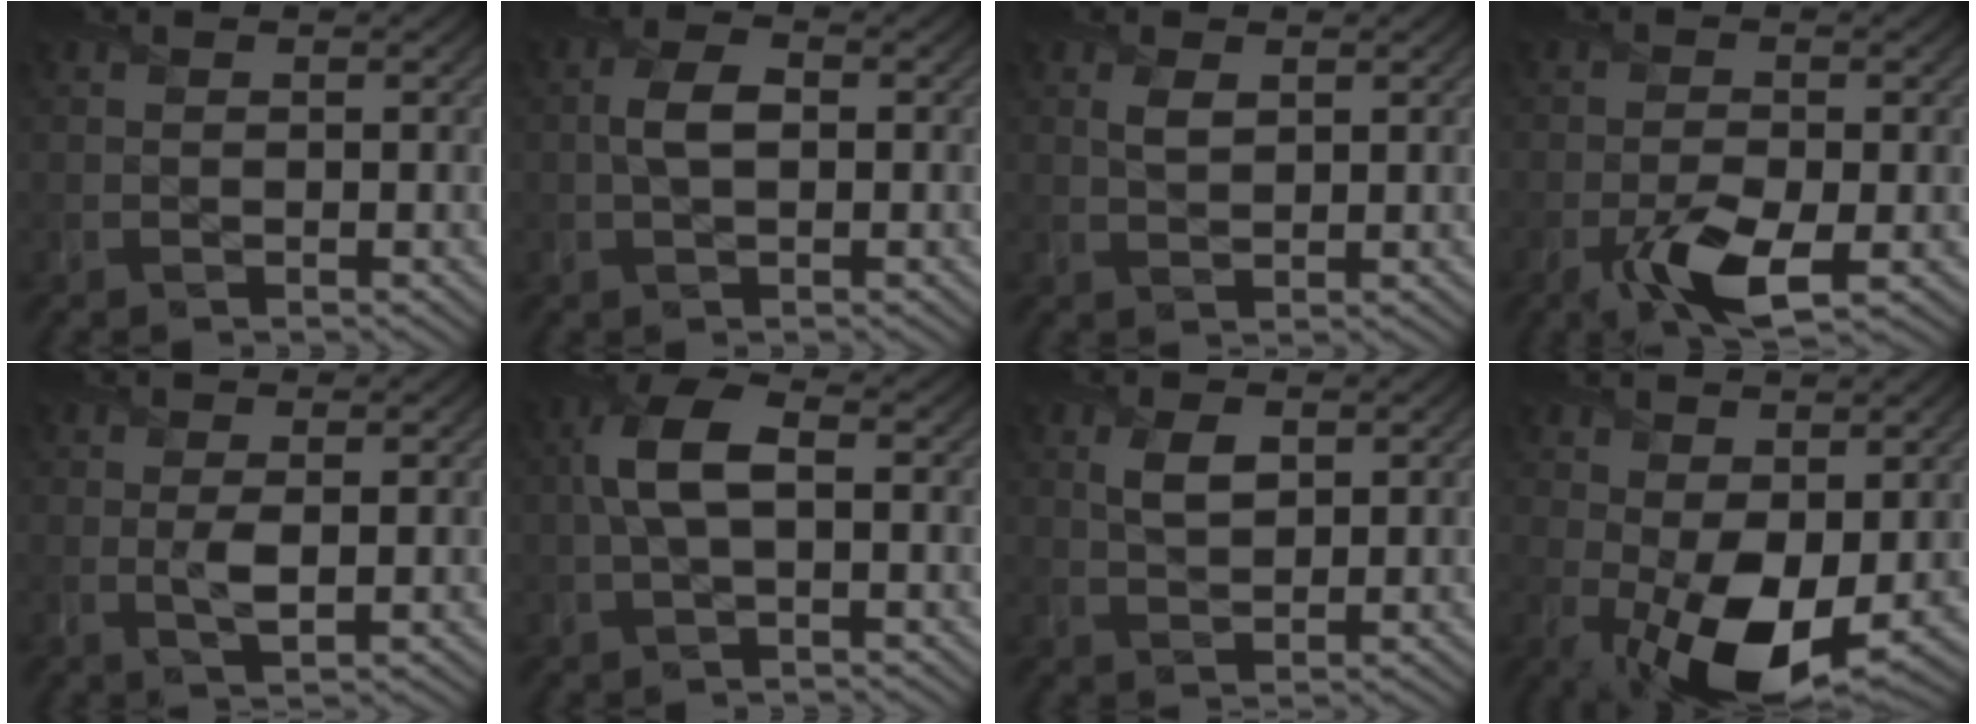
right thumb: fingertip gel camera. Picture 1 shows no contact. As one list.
[{"total": 3.3, "force": [0.2, 1.8, 2.7], "torque": [-0.062, 0.002, 0.000]}, {"total": 2.0, "force": [1.0, 1.1, 1.4], "torque": [-0.034, -0.002, 0.020]}, {"total": 5.8, "force": [-2.6, 2.5, 4.6], "torque": [-0.091, -0.013, -0.049]}, {"total": 1.6, "force": [0.6, 0.2, 1.4], "torque": [-0.028, -0.003, 0.012]}, {"total": 5.9, "force": [0.4, 2.6, 5.3], "torque": [-0.122, 0.012, 0.002]}, {"total": 3.4, "force": [1.4, 1.9, 2.5], "torque": [-0.058, 0.000, 0.027]}, {"total": 9.9, "force": [-0.5, 5.6, 8.1], "torque": [-0.156, -0.021, 0.002]}]